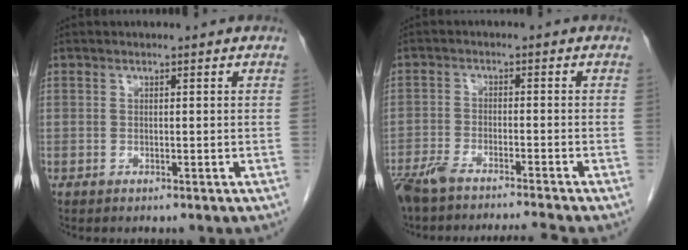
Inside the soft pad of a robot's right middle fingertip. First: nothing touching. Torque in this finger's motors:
{"motor_torque": [0.34, -0.31, 0.06, 0.03]}